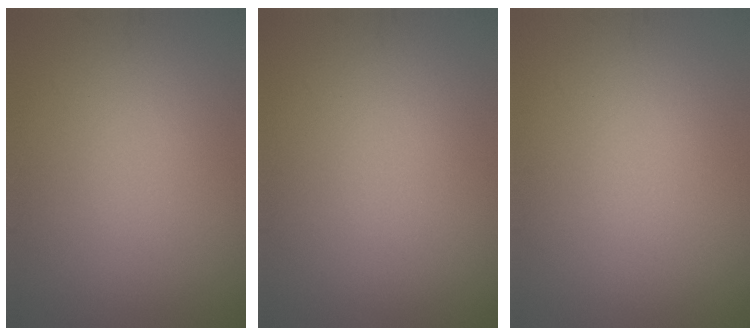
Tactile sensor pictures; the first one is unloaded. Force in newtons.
{"total": 0.0}
{"total": 0.0}